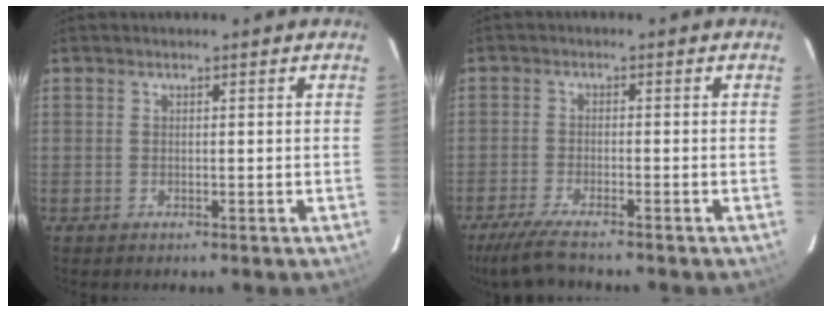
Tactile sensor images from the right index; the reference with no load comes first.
{"total": 7.1, "force": [-6.1, 0.6, 3.6], "torque": [-0.096, -0.023, -0.112]}